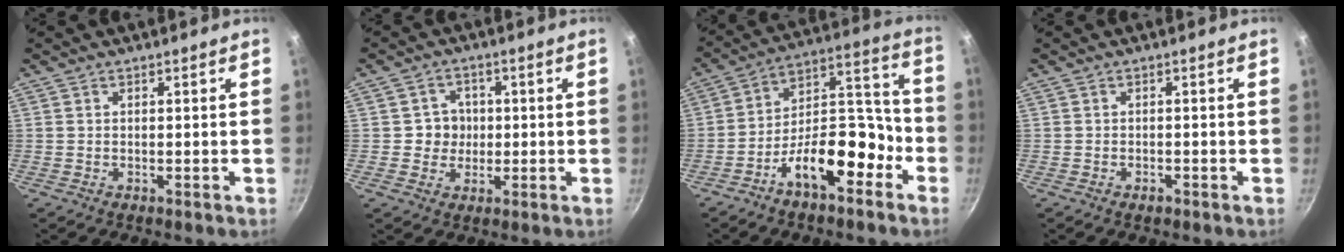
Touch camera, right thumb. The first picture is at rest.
{"total": 4.7, "force": [0.0, 4.6, 1.2], "torque": [0.016, 0.005, -0.006]}
{"total": 16.1, "force": [-8.3, 7.7, 11.4], "torque": [-0.135, 0.092, -0.144]}
{"total": 1.2, "force": [-0.8, 0.6, 0.6], "torque": [-0.013, 0.007, -0.011]}